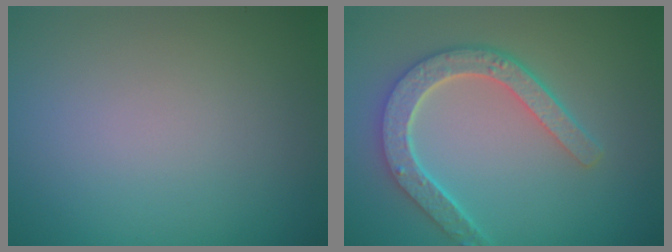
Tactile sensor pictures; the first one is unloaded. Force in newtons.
{"total": 5.0, "press": 4.0, "slide": 3.1}